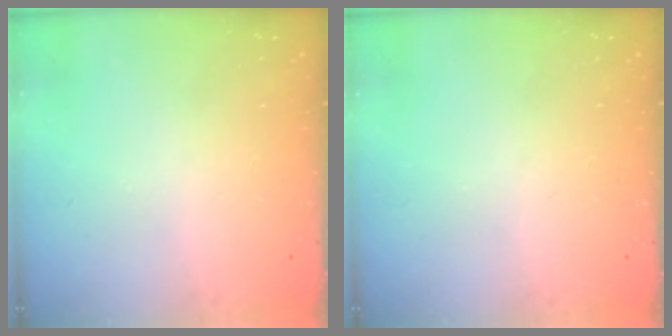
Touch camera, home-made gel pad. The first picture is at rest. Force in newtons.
{"total": 0.0}